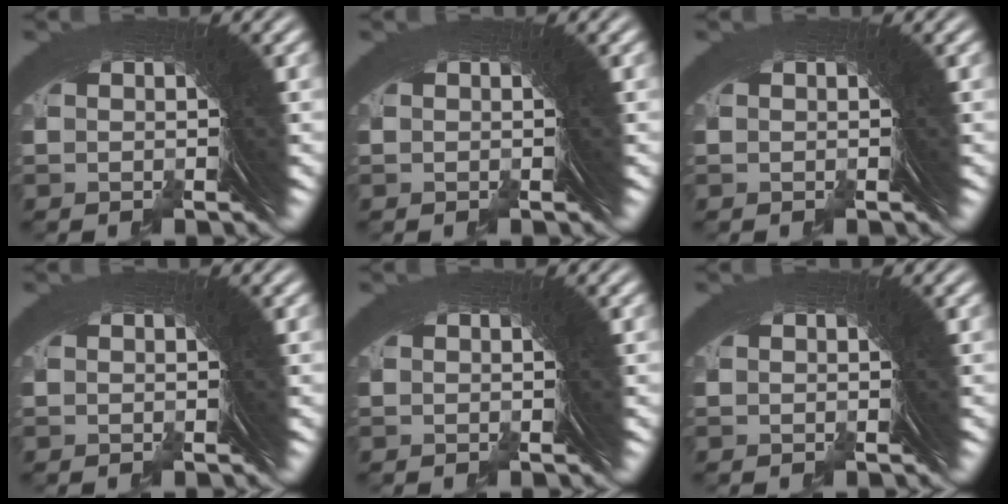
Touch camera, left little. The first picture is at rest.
{"total": 0.0}
{"total": 0.0}
{"total": 0.0}
{"total": 0.0}
{"total": 0.0}